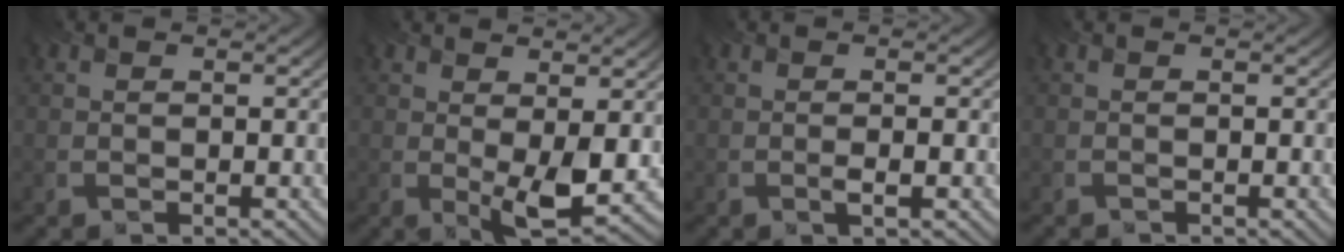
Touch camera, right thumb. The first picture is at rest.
{"total": 5.7, "force": [0.2, 2.0, 5.3], "torque": [-0.098, -0.016, 0.012]}
{"total": 1.3, "force": [-0.3, 0.3, 1.2], "torque": [-0.023, -0.002, -0.004]}
{"total": 0.0}